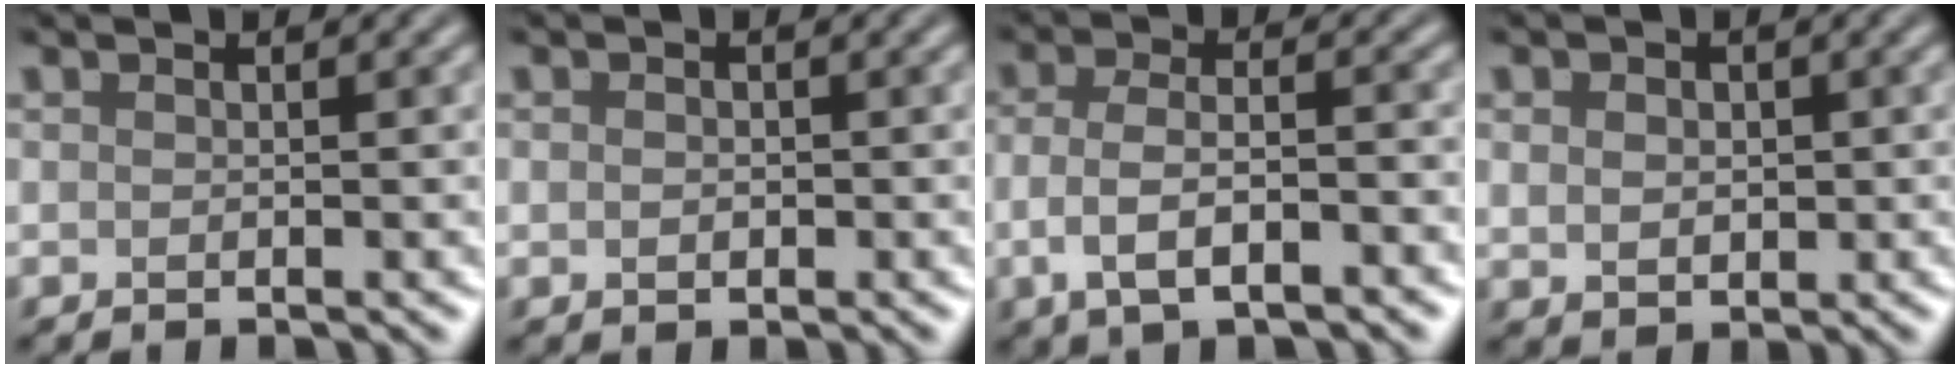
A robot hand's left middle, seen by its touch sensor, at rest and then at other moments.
{"total": 1.0, "force": [0.0, 0.8, 0.6], "torque": [-0.010, -0.002, -0.002]}
{"total": 4.9, "force": [-1.6, 2.1, 4.1], "torque": [-0.085, -0.004, -0.034]}
{"total": 2.3, "force": [0.4, 1.8, 1.4], "torque": [-0.025, 0.002, 0.009]}